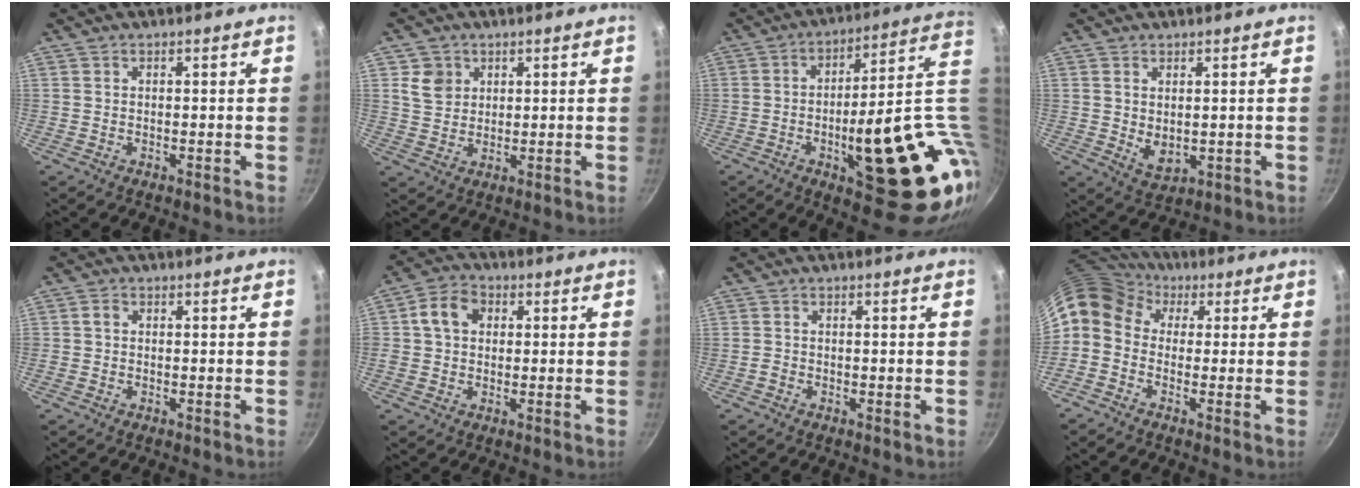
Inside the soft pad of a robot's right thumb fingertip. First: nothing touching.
{"total": 5.2, "force": [1.9, 4.4, 1.8], "torque": [-0.011, 0.000, 0.038]}
{"total": 26.9, "force": [-1.2, 9.2, 25.2], "torque": [-0.307, -0.003, -0.002]}
{"total": 4.5, "force": [0.7, 2.8, 3.4], "torque": [-0.055, -0.017, 0.022]}
{"total": 1.3, "force": [0.0, 1.1, 0.6], "torque": [-0.009, 0.007, -0.002]}
{"total": 6.7, "force": [1.3, 5.4, 3.7], "torque": [-0.048, 0.012, 0.008]}
{"total": 0.8, "force": [-0.4, 0.5, 0.5], "torque": [-0.014, 0.004, -0.012]}
{"total": 10.0, "force": [2.2, 8.1, 5.4], "torque": [-0.104, 0.027, 0.012]}